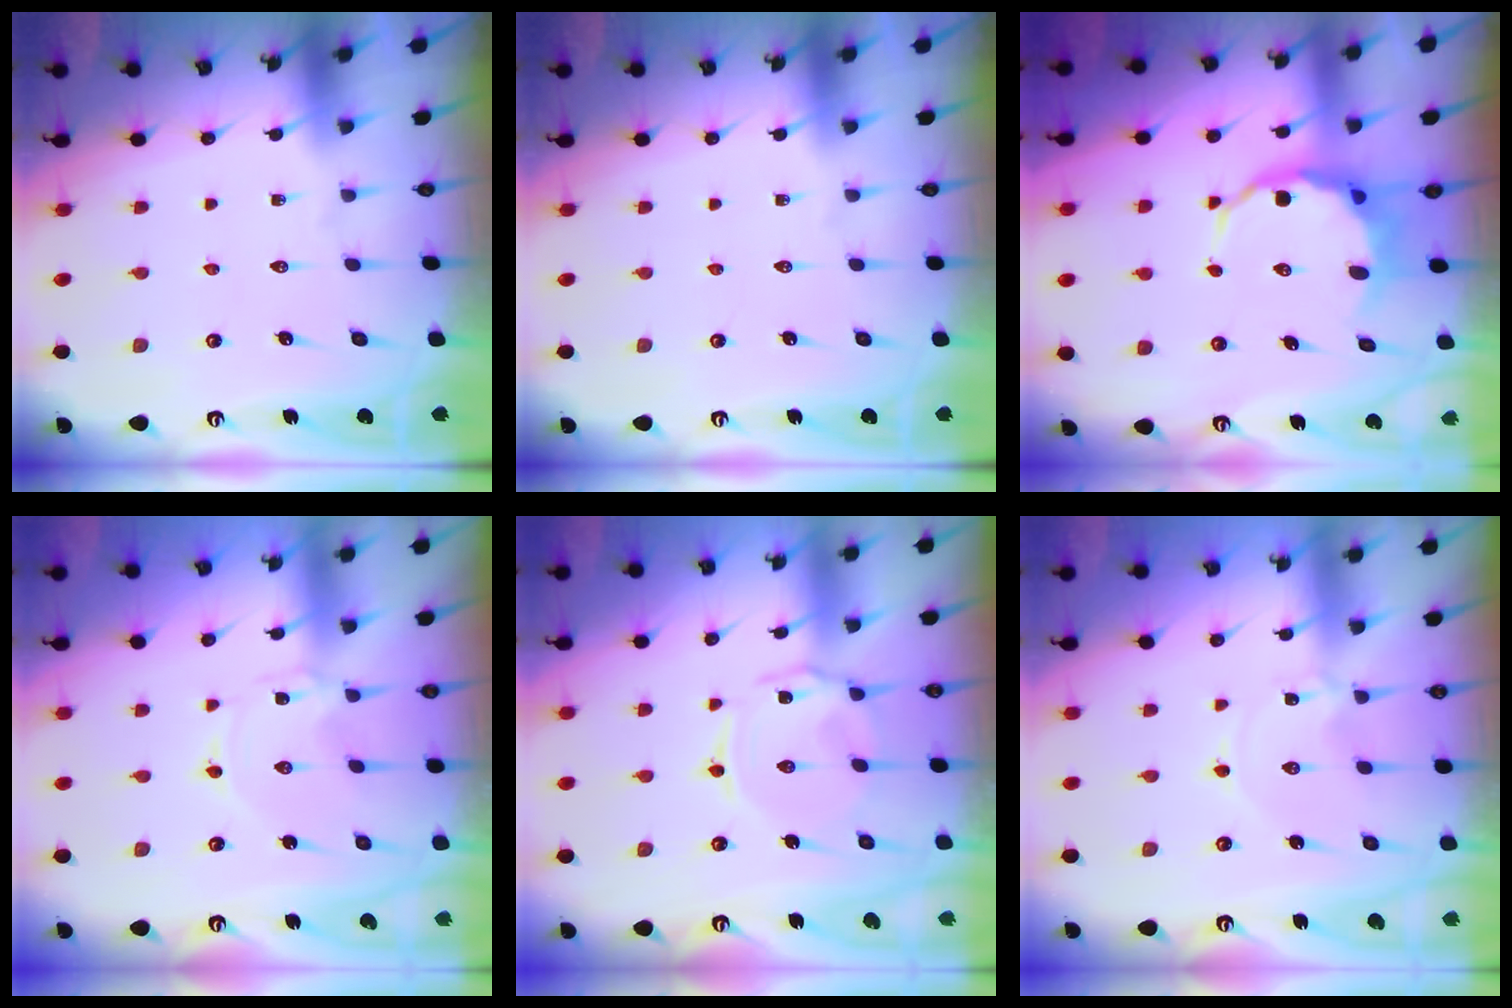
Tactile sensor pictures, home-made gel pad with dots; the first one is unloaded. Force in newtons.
{"total": 0.0}
{"total": 6.0, "press": 5.7, "slide": 1.7}
{"total": 0.0}
{"total": 4.0, "press": 3.9, "slide": 0.4}
{"total": 0.0}